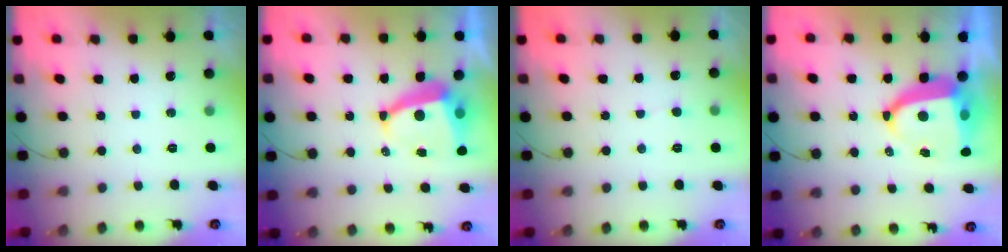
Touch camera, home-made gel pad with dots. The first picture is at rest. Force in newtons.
{"total": 7.9, "press": 7.8, "slide": 0.9}
{"total": 2.4, "press": 2.4, "slide": 0.3}
{"total": 10.5, "press": 10.4, "slide": 1.1}